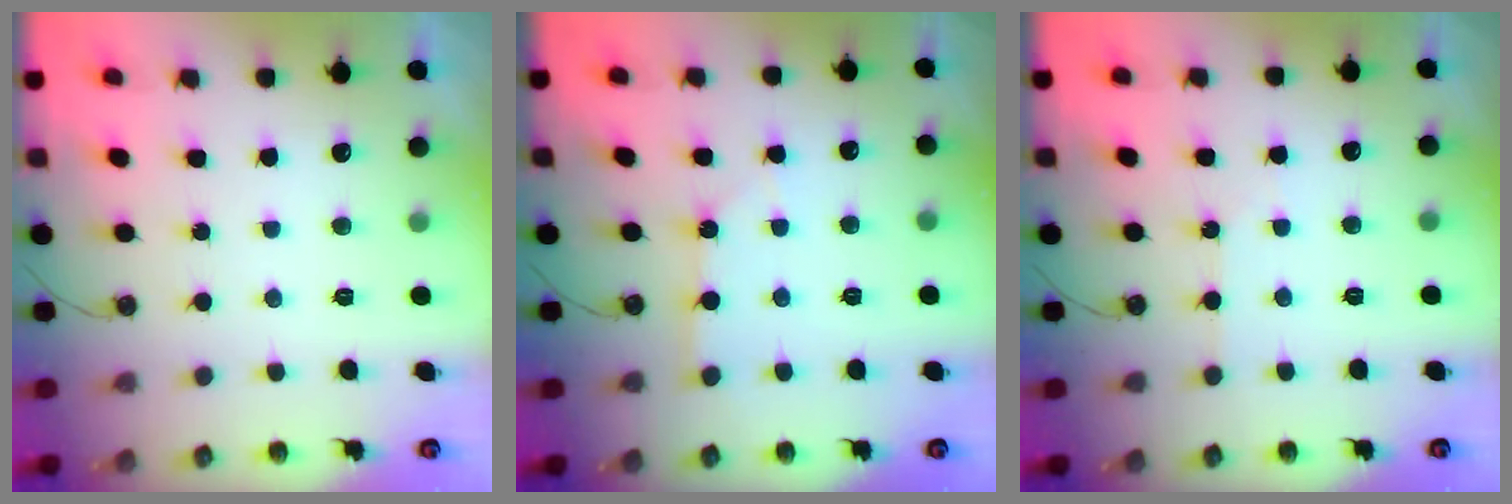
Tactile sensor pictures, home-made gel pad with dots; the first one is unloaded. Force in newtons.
{"total": 2.1, "press": 2.1, "slide": 0.3}
{"total": 2.2, "press": 2.1, "slide": 0.4}